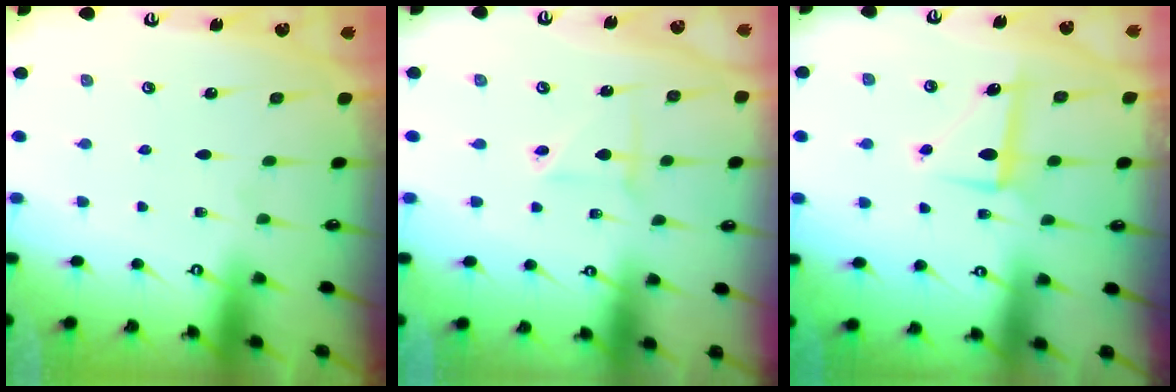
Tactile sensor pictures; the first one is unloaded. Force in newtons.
{"total": 3.1, "press": 3.0, "slide": 0.6}
{"total": 7.3, "press": 7.3, "slide": 0.8}